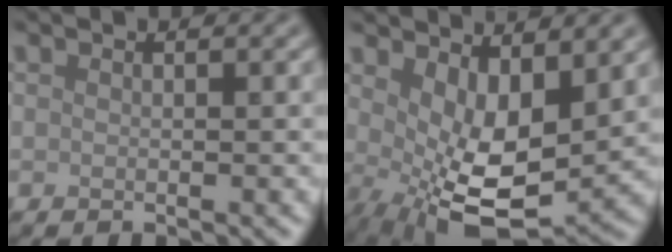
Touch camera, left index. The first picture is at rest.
{"total": 7.7, "force": [1.0, 3.8, 6.6], "torque": [-0.128, -0.027, 0.030]}